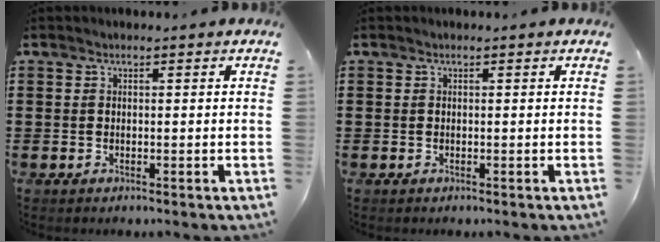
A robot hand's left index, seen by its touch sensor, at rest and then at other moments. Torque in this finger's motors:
{"motor_torque": [0.00, 0.00, 0.00, 0.00]}